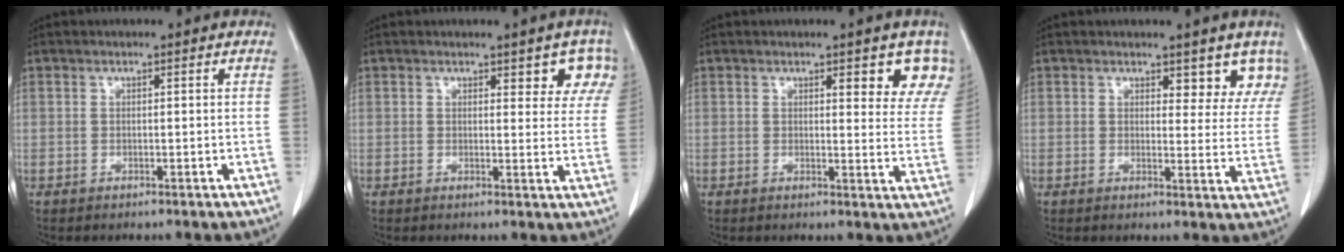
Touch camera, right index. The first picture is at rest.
{"total": 5.2, "force": [3.4, 2.2, 3.3], "torque": [-0.015, -0.003, 0.029]}
{"total": 6.8, "force": [4.9, 2.1, 4.3], "torque": [-0.032, -0.017, 0.041]}
{"total": 6.2, "force": [5.1, 2.6, 2.3], "torque": [0.002, -0.015, 0.045]}